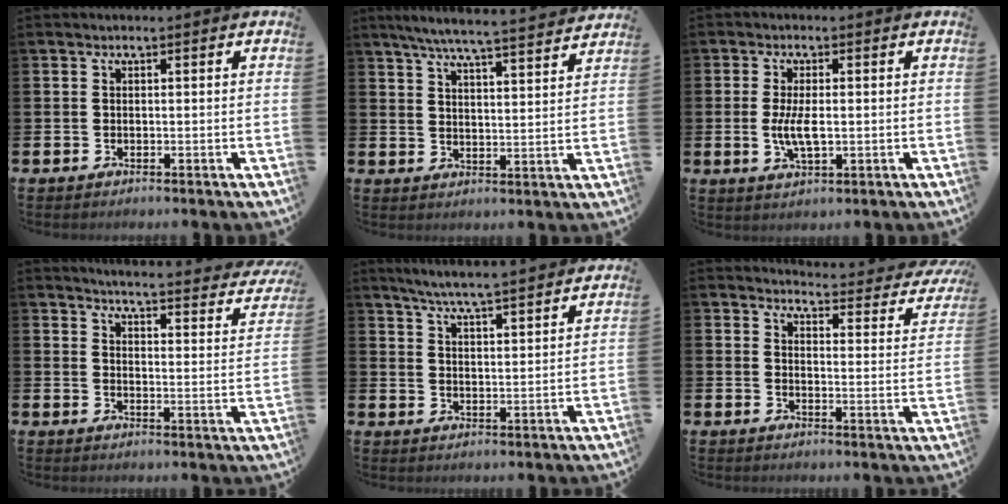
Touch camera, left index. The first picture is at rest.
{"total": 6.4, "force": [6.0, -0.2, 2.2], "torque": [-0.058, -0.039, 0.104]}
{"total": 4.3, "force": [-0.1, 1.6, 4.0], "torque": [-0.080, 0.002, -0.007]}
{"total": 4.1, "force": [3.9, 0.2, 1.1], "torque": [-0.030, -0.041, 0.060]}
{"total": 6.0, "force": [5.8, -0.5, 1.4], "torque": [-0.051, -0.038, 0.102]}
{"total": 3.4, "force": [3.3, 0.5, 0.9], "torque": [-0.021, -0.034, 0.049]}